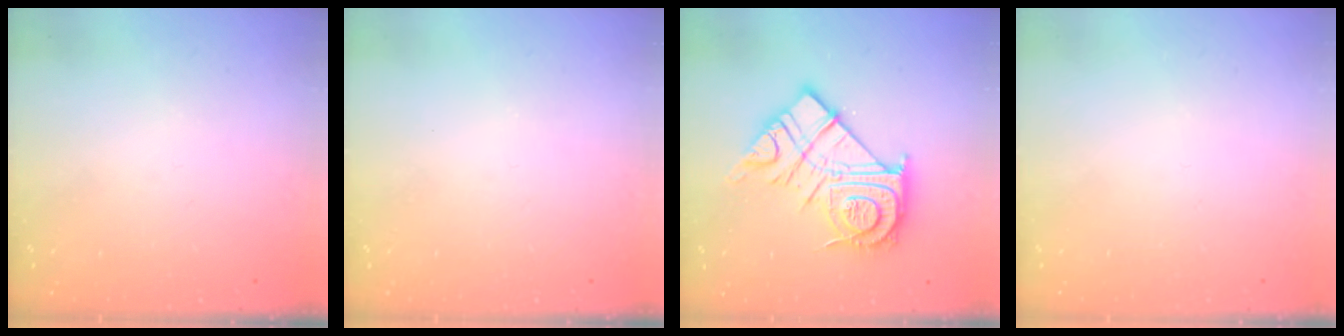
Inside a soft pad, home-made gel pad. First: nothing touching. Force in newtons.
{"total": 0.0}
{"total": 20.9, "press": 20.8, "slide": 1.9}
{"total": 1.7, "press": 1.7, "slide": 0.1}